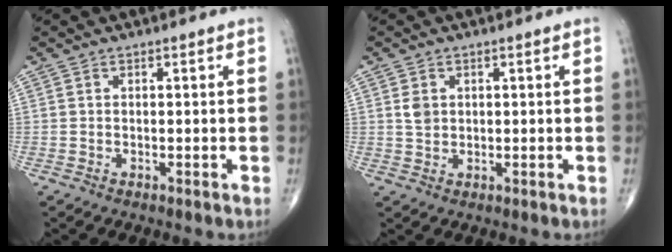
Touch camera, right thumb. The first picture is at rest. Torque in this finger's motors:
{"motor_torque": [-0.41, 0.21, 0.47, 0.19, 0.01]}